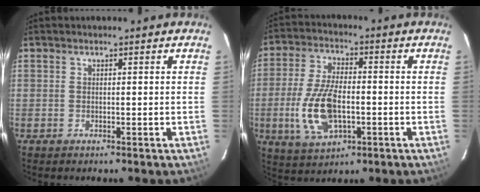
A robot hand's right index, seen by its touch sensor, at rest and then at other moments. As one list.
[{"total": 12.8, "force": [-2.9, 6.3, 10.8], "torque": [-0.228, -0.003, -0.047]}]